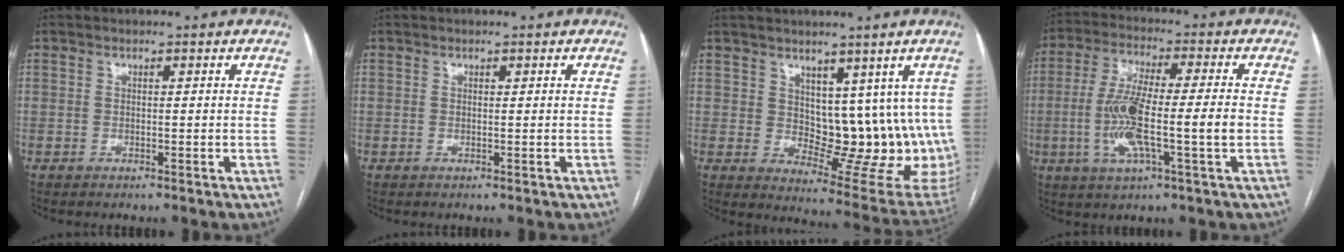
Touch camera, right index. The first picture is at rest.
{"total": 0.0}
{"total": 12.7, "force": [3.5, 7.4, 9.6], "torque": [-0.106, -0.001, 0.071]}
{"total": 12.1, "force": [-2.0, 0.9, 11.9], "torque": [-0.238, 0.001, -0.041]}